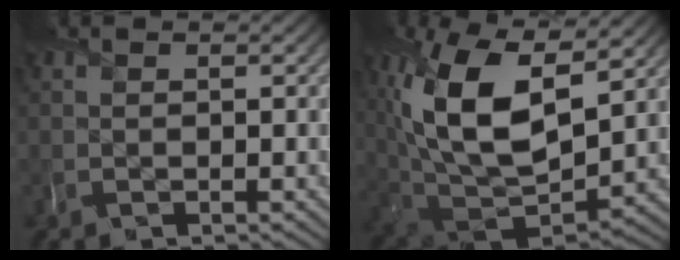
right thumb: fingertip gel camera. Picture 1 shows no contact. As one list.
[{"total": 16.3, "force": [5.3, 8.0, 13.2], "torque": [-0.279, 0.001, 0.102]}]